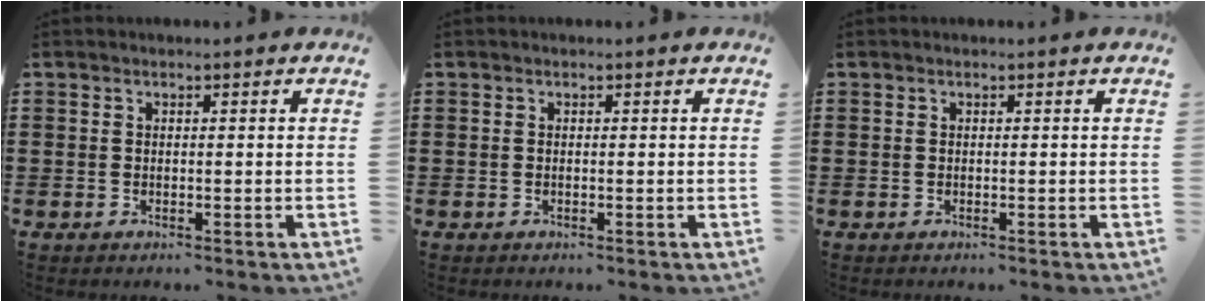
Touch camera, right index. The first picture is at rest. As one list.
[{"total": 0.0}, {"total": 0.0}]